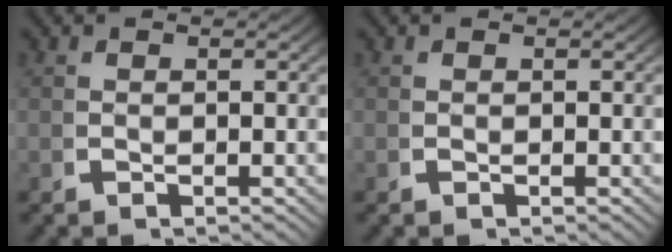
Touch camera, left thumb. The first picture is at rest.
{"total": 0.0}